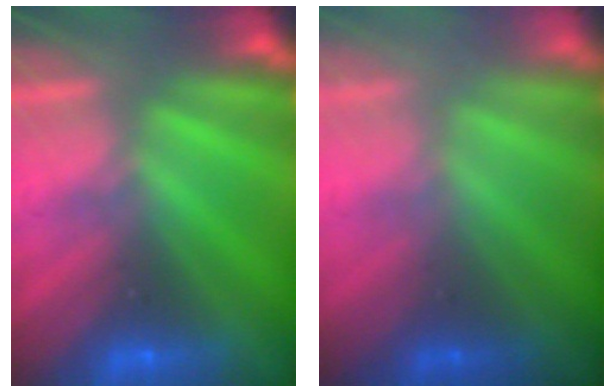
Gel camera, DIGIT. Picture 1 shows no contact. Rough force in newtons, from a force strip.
{"total": 2.4}